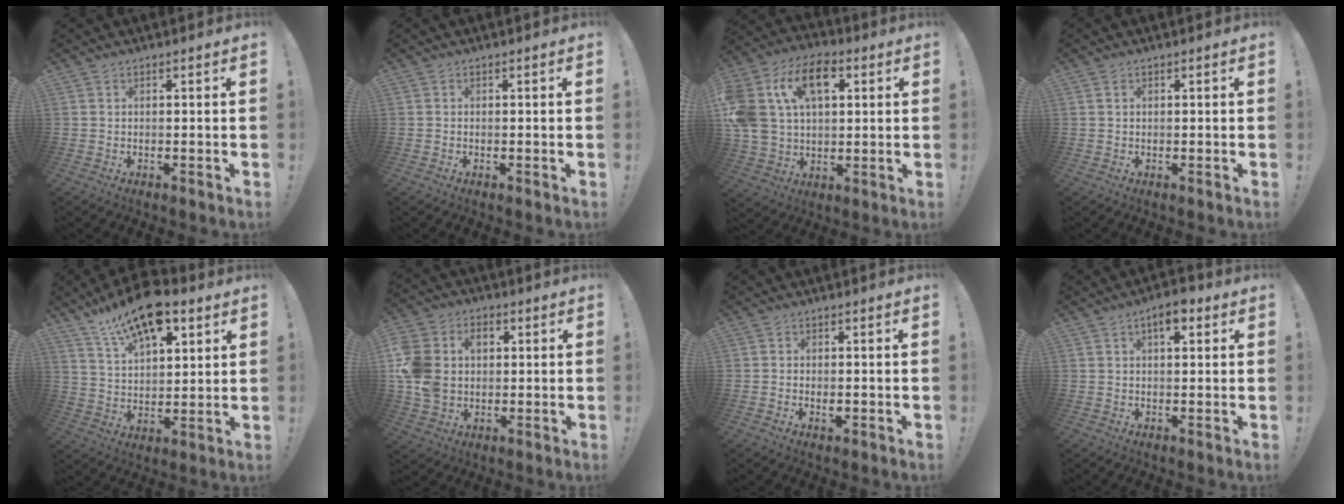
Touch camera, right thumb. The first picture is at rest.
{"total": 0.0}
{"total": 19.5, "force": [6.8, 13.4, 12.4], "torque": [-0.236, -0.012, 0.122]}
{"total": 0.8, "force": [0.5, 0.6, 0.3], "torque": [-0.012, 0.004, 0.011]}
{"total": 15.3, "force": [10.2, 6.7, 9.2], "torque": [-0.157, -0.056, 0.181]}
{"total": 14.8, "force": [1.9, 12.1, 8.3], "torque": [-0.168, -0.001, 0.038]}
{"total": 1.4, "force": [-0.6, 0.9, 0.9], "torque": [-0.011, 0.001, -0.010]}
{"total": 4.9, "force": [2.4, 2.3, 3.6], "torque": [-0.049, -0.004, 0.036]}